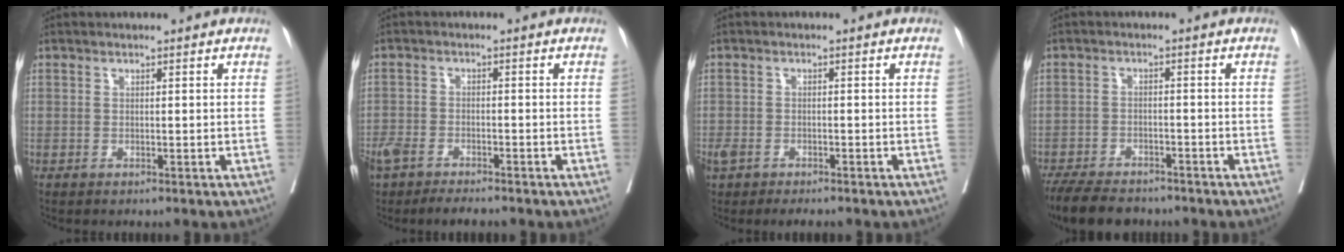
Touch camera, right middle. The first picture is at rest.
{"total": 8.6, "force": [-6.9, 3.1, 4.2], "torque": [-0.092, -0.001, -0.113]}
{"total": 4.9, "force": [-3.7, 2.2, 2.4], "torque": [-0.045, -0.002, -0.056]}
{"total": 10.3, "force": [-8.8, 3.4, 4.2], "torque": [-0.072, -0.013, -0.136]}